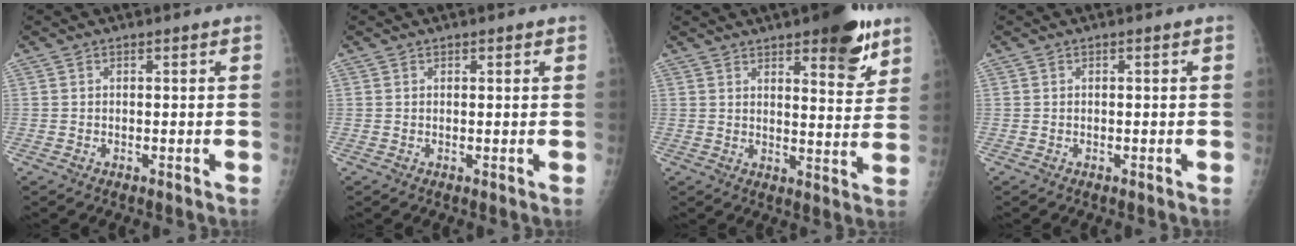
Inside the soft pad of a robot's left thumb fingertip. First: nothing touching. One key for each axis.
{"total": 0.6, "fx": 0.5, "fy": 0.3, "fz": 0.1, "tx": 0.001, "ty": -0.004, "tz": 0.005}
{"total": 12.1, "fx": 7.3, "fy": 3.8, "fz": 8.8, "tx": -0.086, "ty": -0.039, "tz": 0.098}
{"total": 0.0}